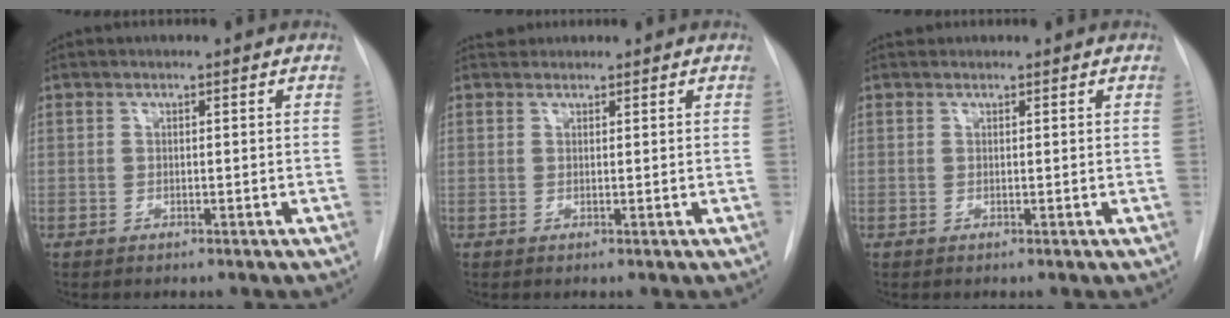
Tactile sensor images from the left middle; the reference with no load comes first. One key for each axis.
{"total": 1.6, "fx": 1.4, "fy": 0.6, "fz": -0.1, "tx": -0.001, "ty": 0.015, "tz": 0.023}
{"total": 0.8, "fx": 0.8, "fy": 0.3, "fz": -0.1, "tx": -0.003, "ty": 0.015, "tz": 0.013}